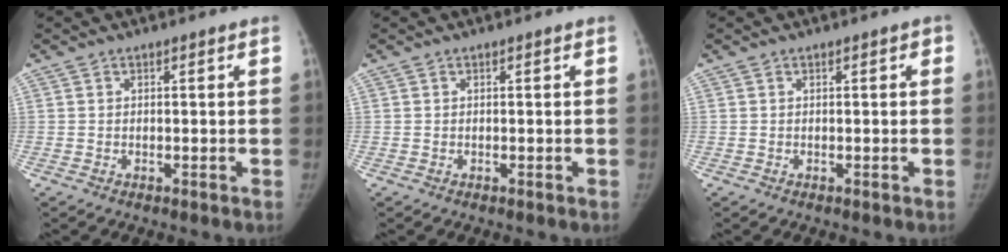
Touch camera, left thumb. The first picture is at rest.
{"total": 0.0}
{"total": 0.8, "force": [0.3, 0.3, 0.6], "torque": [-0.004, 0.002, 0.001]}